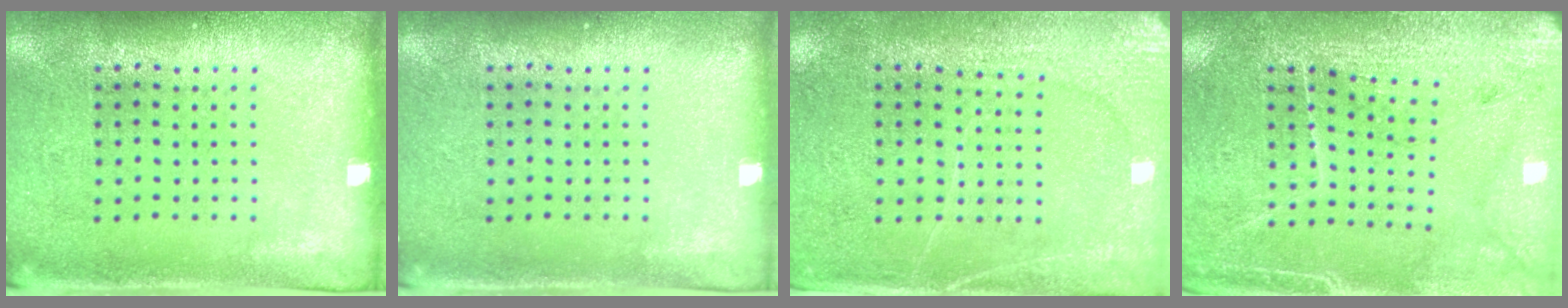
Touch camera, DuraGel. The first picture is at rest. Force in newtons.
{"total": 0.0}
{"total": 2.8, "press": 2.7, "slide": 0.8}
{"total": 3.0, "press": 2.9, "slide": 0.4}